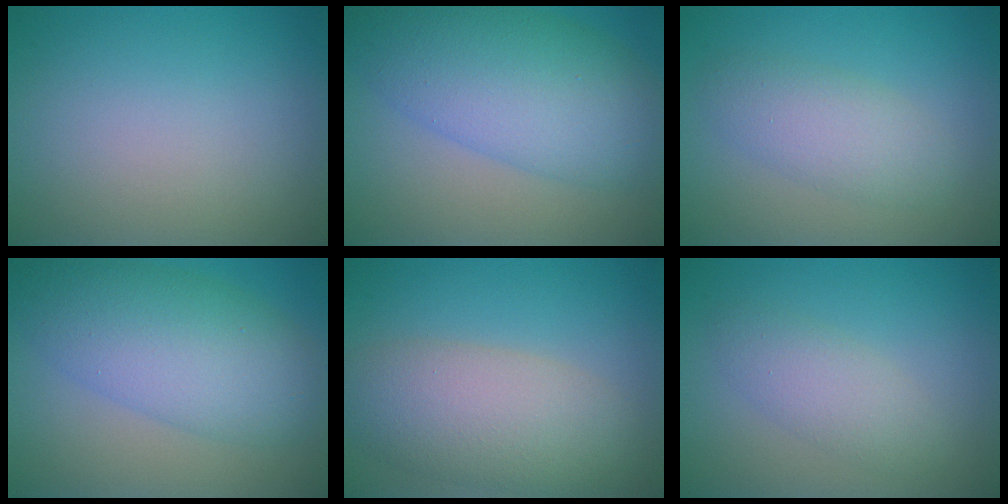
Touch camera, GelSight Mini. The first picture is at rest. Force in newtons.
{"total": 9.6, "press": 9.6, "slide": 0.3}
{"total": 3.4, "press": 3.4, "slide": 0.1}
{"total": 8.3, "press": 8.3, "slide": 0.3}
{"total": 6.8, "press": 6.8, "slide": 0.2}
{"total": 2.7, "press": 2.7, "slide": 0.1}